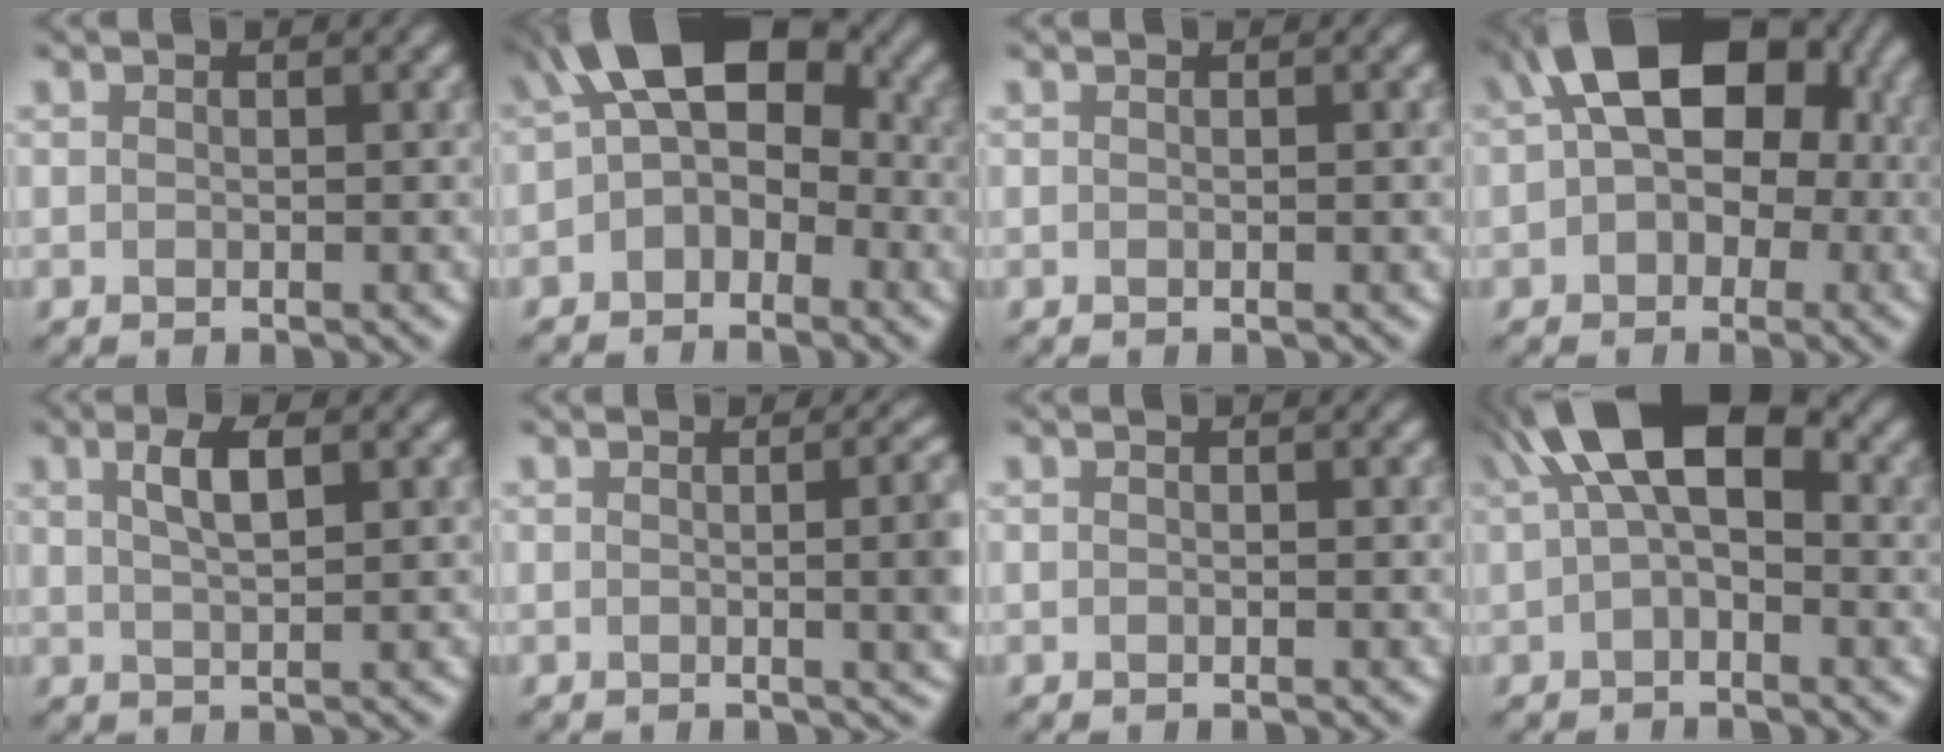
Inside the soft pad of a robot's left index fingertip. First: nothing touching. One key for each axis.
{"total": 8.7, "fx": 0.7, "fy": 5.3, "fz": 6.9, "tx": -0.091, "ty": 0.035, "tz": -0.009}
{"total": 0.8, "fx": 0.1, "fy": 0.3, "fz": 0.7, "tx": -0.004, "ty": 0.001, "tz": -0.003}
{"total": 12.1, "fx": 2.2, "fy": 7.8, "fz": 9.0, "tx": -0.115, "ty": 0.031, "tz": 0.023}
{"total": 2.6, "fx": 1.3, "fy": 0.6, "fz": 2.2, "tx": -0.036, "ty": 0.010, "tz": 0.026}
{"total": 5.7, "fx": -0.2, "fy": 2.3, "fz": 5.2, "tx": -0.035, "ty": 0.008, "tz": -0.002}
{"total": 0.0}
{"total": 8.2, "fx": 2.4, "fy": 3.8, "fz": 6.9, "tx": -0.119, "ty": 0.034, "tz": 0.026}